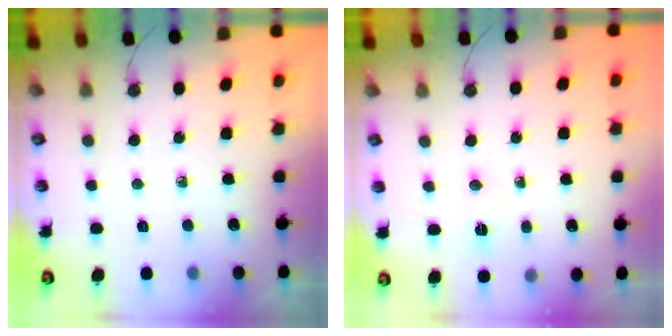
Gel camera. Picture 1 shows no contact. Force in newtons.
{"total": 2.9, "press": 2.9, "slide": 0.4}